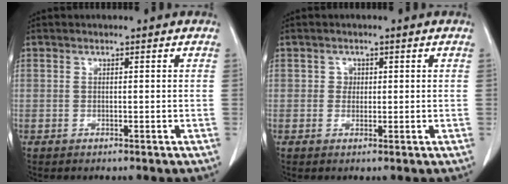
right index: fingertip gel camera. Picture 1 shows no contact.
{"total": 1.4, "force": [0.3, 1.3, 0.4], "torque": [-0.003, 0.001, 0.002]}